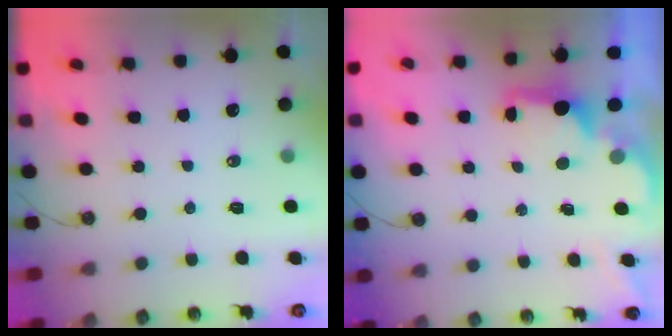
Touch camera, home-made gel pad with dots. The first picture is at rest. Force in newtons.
{"total": 2.2, "press": 2.1, "slide": 0.8}